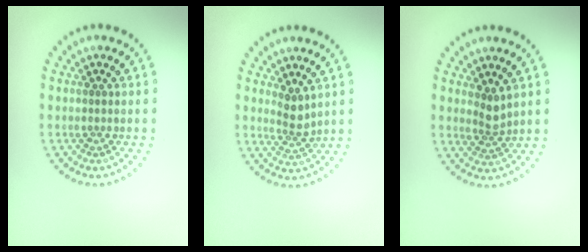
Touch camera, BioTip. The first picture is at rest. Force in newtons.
{"total": 2.1, "press": 1.6, "slide": 1.4}
{"total": 1.9, "press": 1.4, "slide": 1.3}